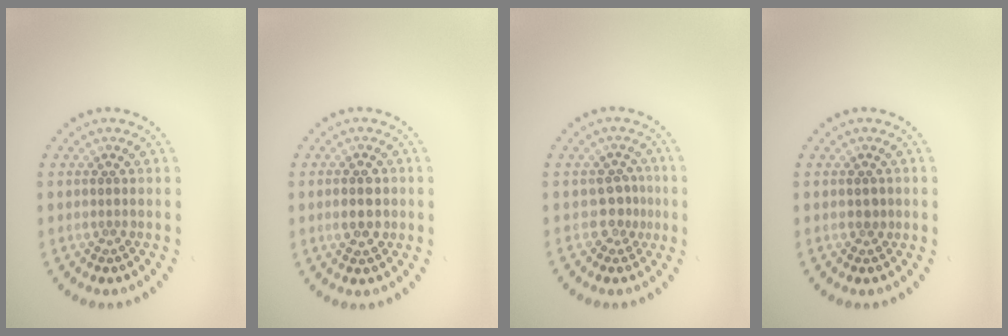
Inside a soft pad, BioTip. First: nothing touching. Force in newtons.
{"total": 2.0, "press": 2.0, "slide": 0.2}
{"total": 1.9, "press": 1.4, "slide": 1.3}
{"total": 0.7, "press": 0.7, "slide": 0.2}